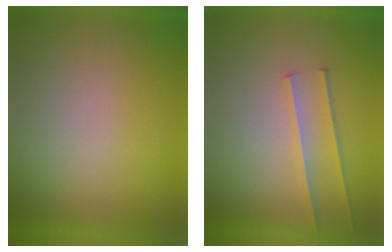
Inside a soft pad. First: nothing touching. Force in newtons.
{"total": 2.2}